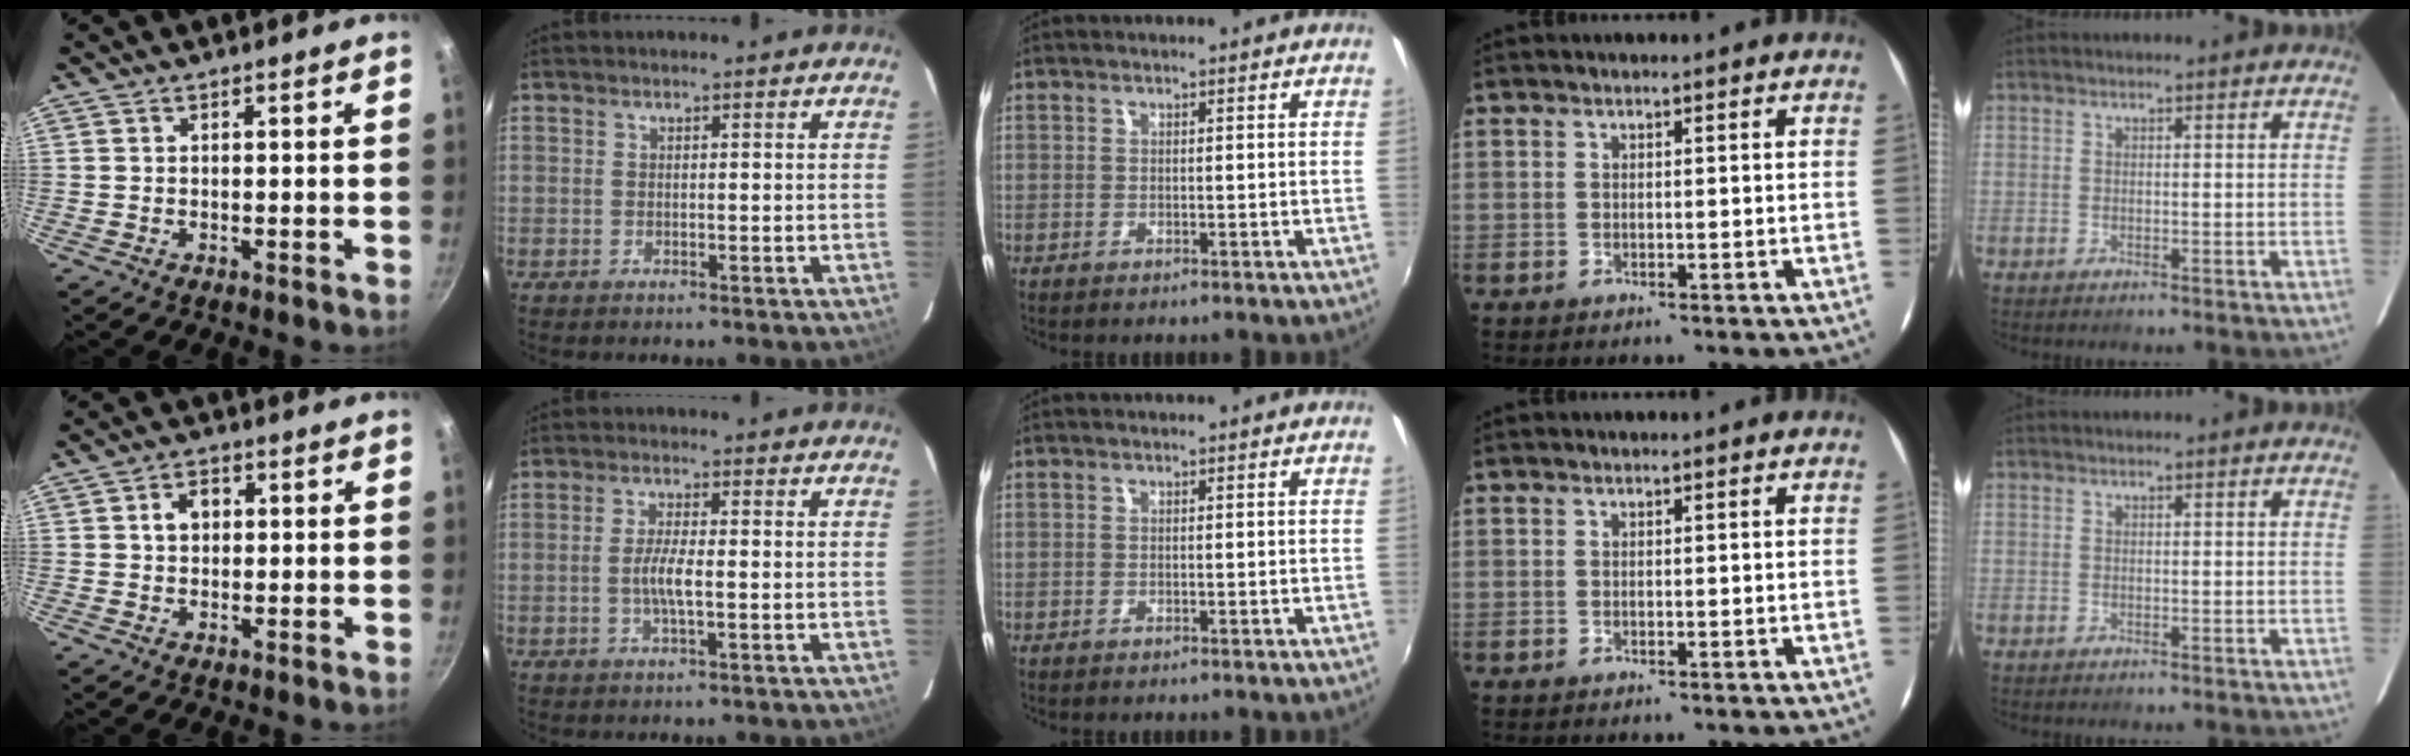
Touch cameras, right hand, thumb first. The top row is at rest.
{"thumb": {"total": 3.8, "force": [0.7, 3.0, 2.3], "torque": [-0.019, 0.009, 0.008]}, "index": {"total": 4.0, "force": [-0.8, 0.5, 3.9], "torque": [-0.074, -0.001, -0.016]}}